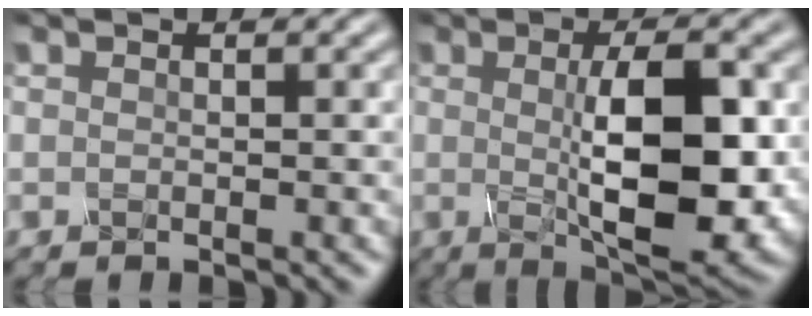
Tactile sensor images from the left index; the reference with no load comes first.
{"total": 10.1, "force": [0.1, 3.2, 9.6], "torque": [-0.138, -0.003, 0.010]}